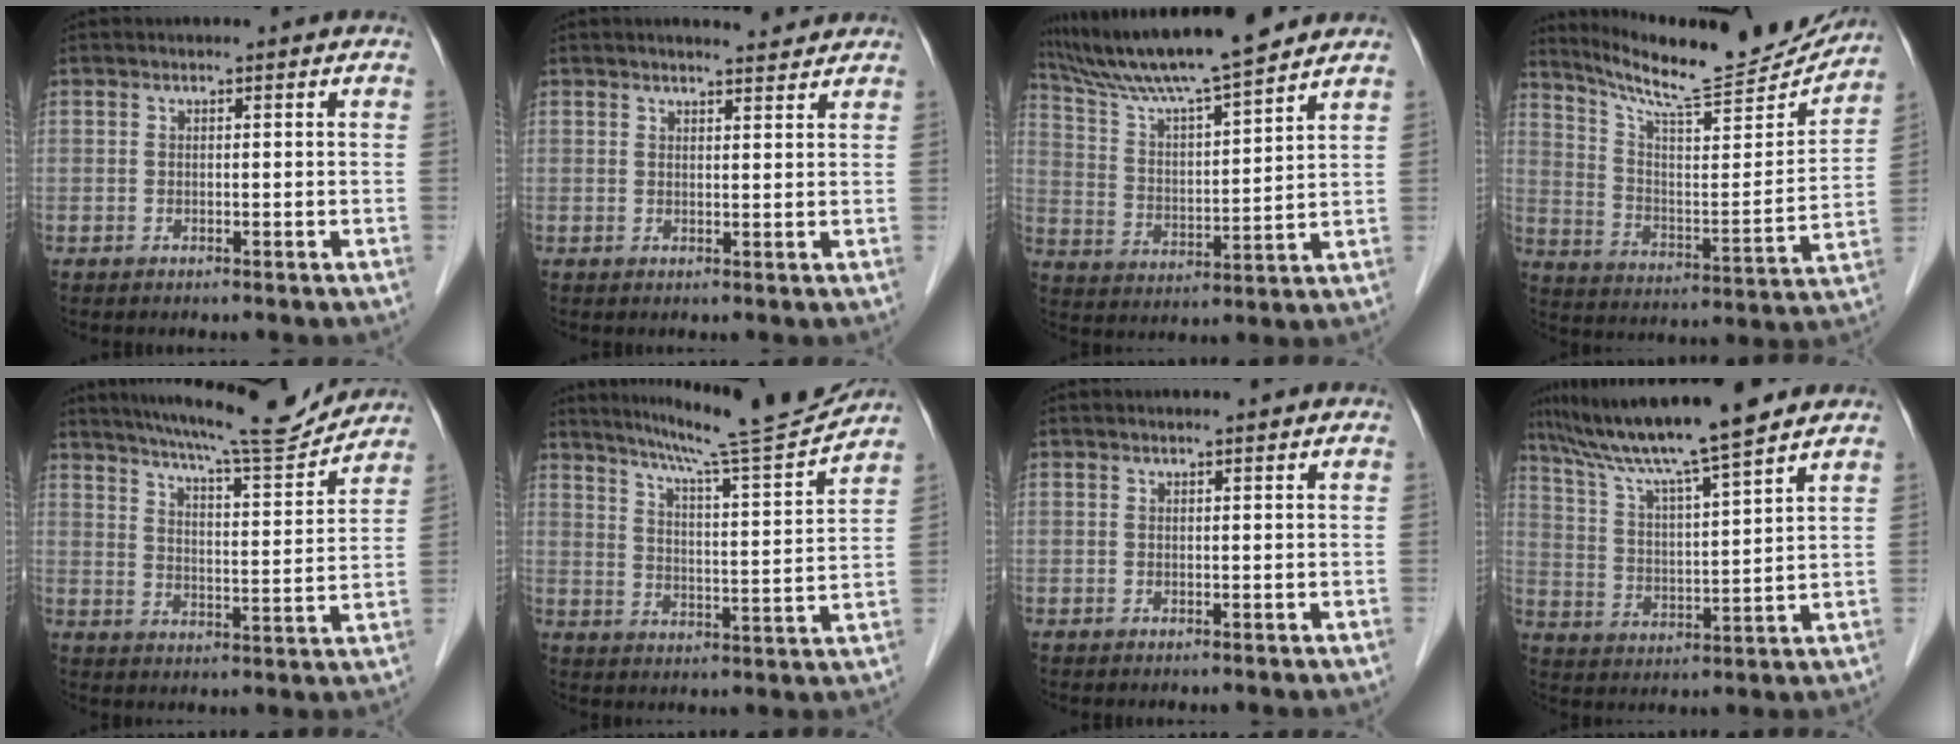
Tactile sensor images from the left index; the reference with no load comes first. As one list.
[{"total": 3.6, "force": [3.4, 0.5, 1.0], "torque": [-0.019, 0.005, 0.043]}, {"total": 15.3, "force": [13.5, 0.2, 7.3], "torque": [-0.136, 0.013, 0.237]}, {"total": 20.0, "force": [18.7, 1.2, 6.8], "torque": [-0.123, -0.048, 0.281]}, {"total": 14.3, "force": [13.3, 0.3, 5.2], "torque": [-0.089, -0.007, 0.192]}, {"total": 14.2, "force": [13.0, -1.7, 5.4], "torque": [-0.094, -0.025, 0.191]}, {"total": 0.7, "force": [0.6, 0.0, 0.3], "torque": [-0.009, 0.005, 0.012]}, {"total": 14.2, "force": [12.0, -0.7, 7.6], "torque": [-0.140, 0.013, 0.207]}]